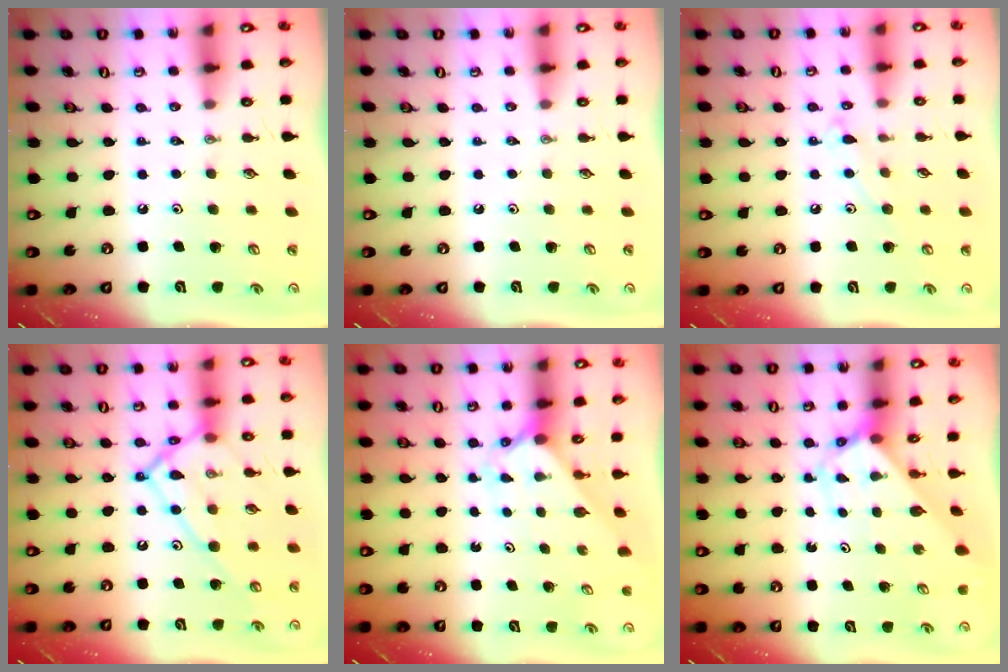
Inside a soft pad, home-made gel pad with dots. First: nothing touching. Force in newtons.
{"total": 0.0}
{"total": 7.2, "press": 7.2, "slide": 0.5}
{"total": 15.9, "press": 15.8, "slide": 1.6}
{"total": 1.9, "press": 1.9, "slide": 0.2}
{"total": 2.9, "press": 2.9, "slide": 0.2}